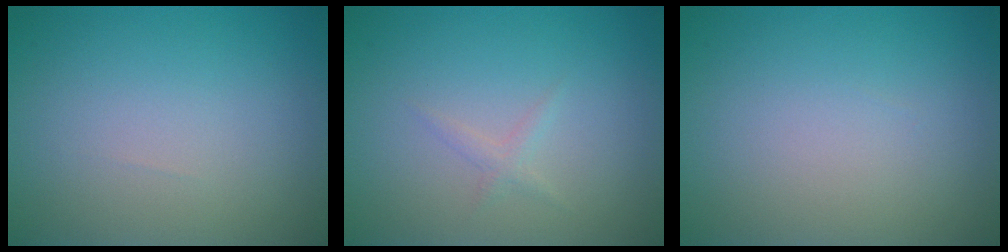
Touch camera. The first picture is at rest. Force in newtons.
{"total": 0.8, "press": 0.8, "slide": 0.0}
{"total": 0.0}